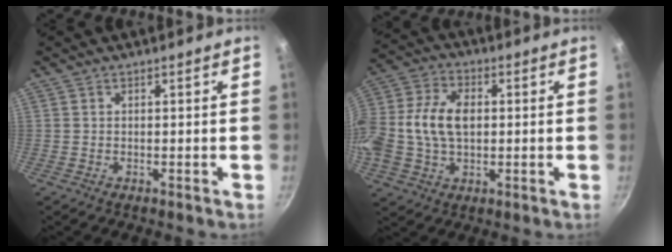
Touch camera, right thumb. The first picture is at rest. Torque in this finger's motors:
{"motor_torque": [2.53, 2.48, 1.51, -1.09, 0.27]}